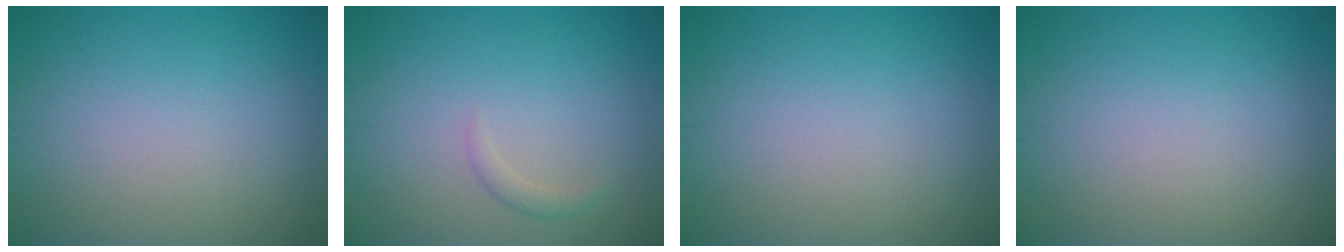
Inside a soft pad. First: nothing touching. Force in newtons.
{"total": 1.0, "press": 1.0, "slide": 0.1}
{"total": 0.0}
{"total": 0.0}